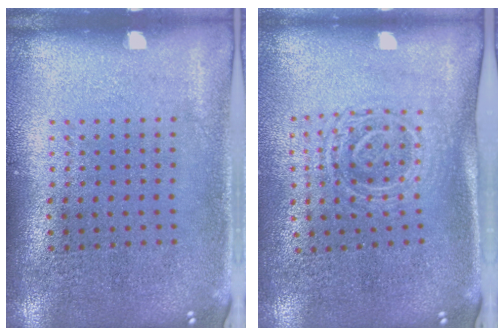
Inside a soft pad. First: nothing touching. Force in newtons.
{"total": 1.7, "press": 1.4, "slide": 1.0}